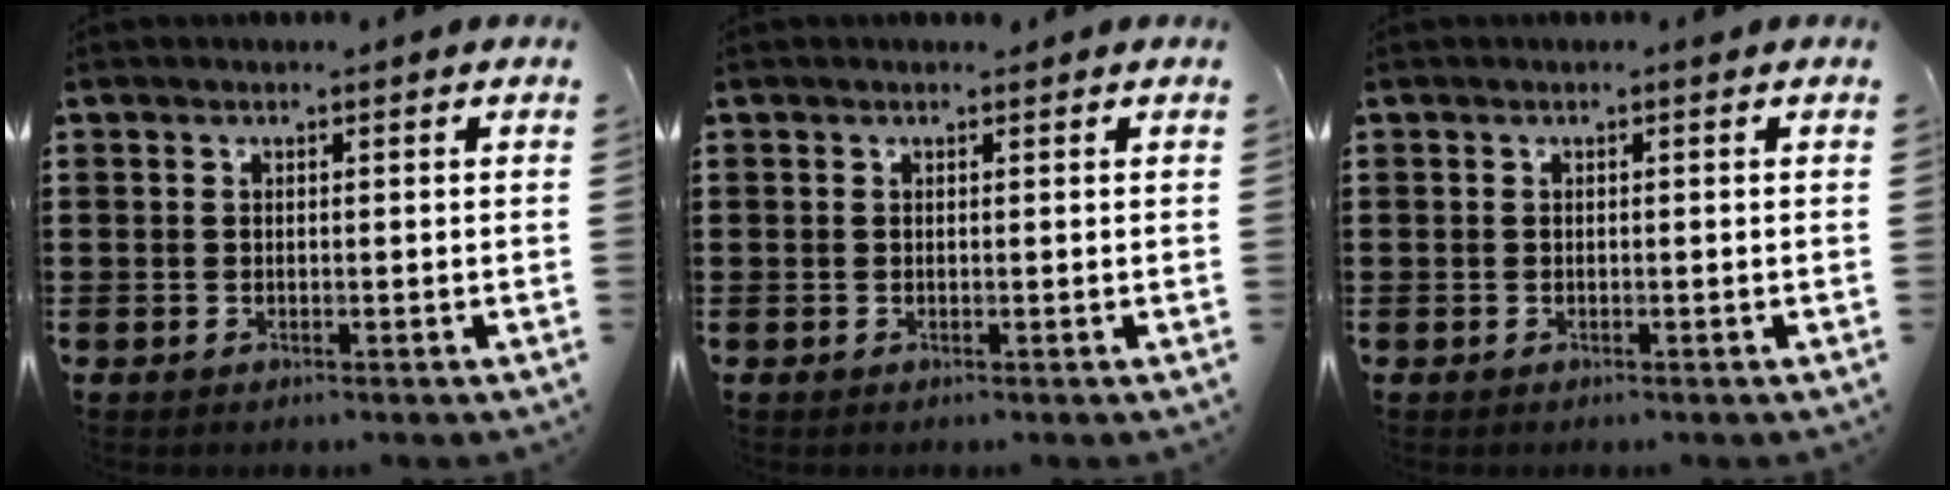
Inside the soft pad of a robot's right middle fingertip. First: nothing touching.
{"total": 0.5, "force": [0.5, 0.2, 0.0], "torque": [0.004, -0.005, 0.009]}
{"total": 0.0}